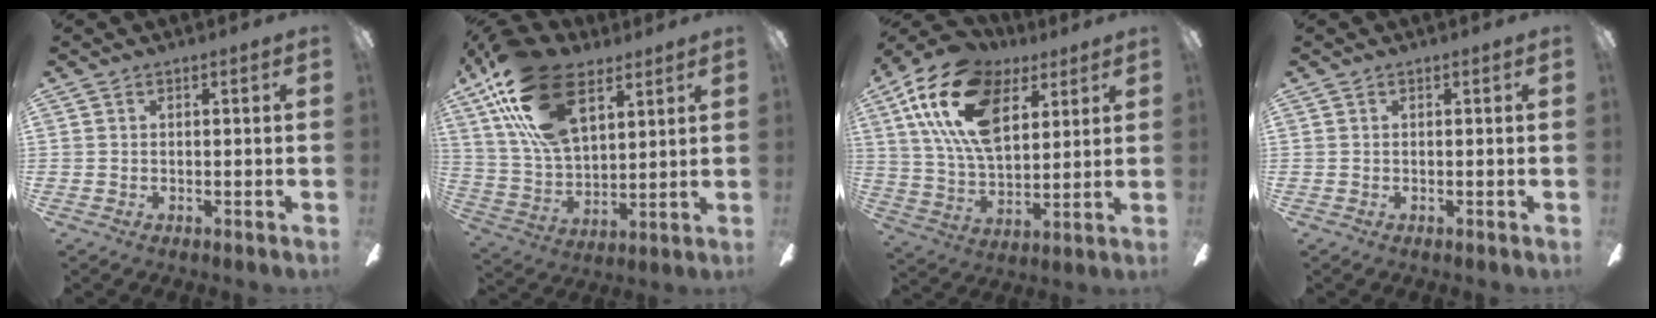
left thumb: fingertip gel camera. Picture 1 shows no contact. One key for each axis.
{"total": 23.3, "fx": 12.3, "fy": 12.3, "fz": 15.4, "tx": -0.311, "ty": -0.043, "tz": 0.220}
{"total": 21.2, "fx": 10.0, "fy": 12.0, "fz": 14.3, "tx": -0.280, "ty": -0.017, "tz": 0.178}
{"total": 0.0}